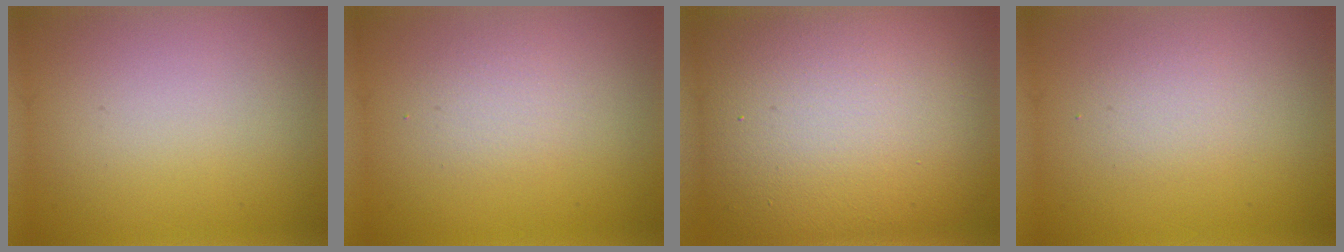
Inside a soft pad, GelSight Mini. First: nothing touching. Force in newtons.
{"total": 1.6, "press": 1.6, "slide": 0.0}
{"total": 18.0, "press": 17.9, "slide": 1.0}
{"total": 1.6, "press": 1.6, "slide": 0.2}